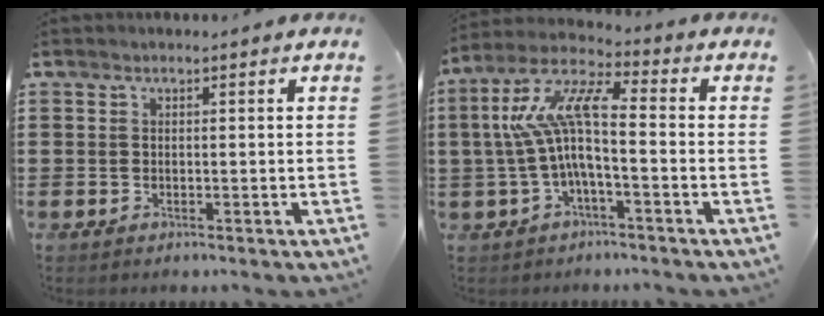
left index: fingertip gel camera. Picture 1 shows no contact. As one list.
[{"total": 10.6, "force": [0.0, 3.2, 10.1], "torque": [-0.234, -0.017, -0.011]}]